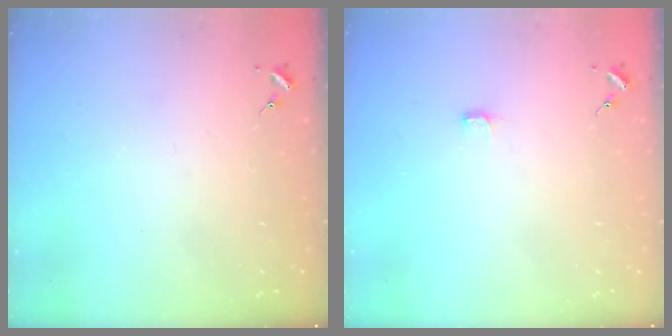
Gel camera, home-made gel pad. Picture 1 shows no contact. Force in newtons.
{"total": 2.7, "press": 2.7, "slide": 0.3}